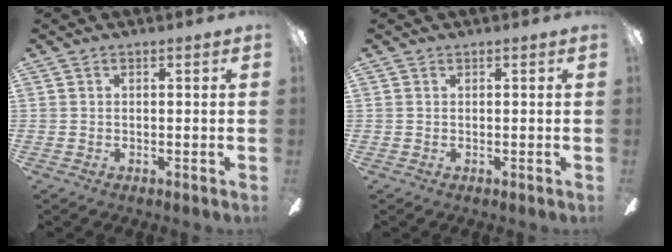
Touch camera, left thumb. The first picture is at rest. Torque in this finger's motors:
{"motor_torque": [-0.05, 0.06, -0.16, 0.06, 0.00]}